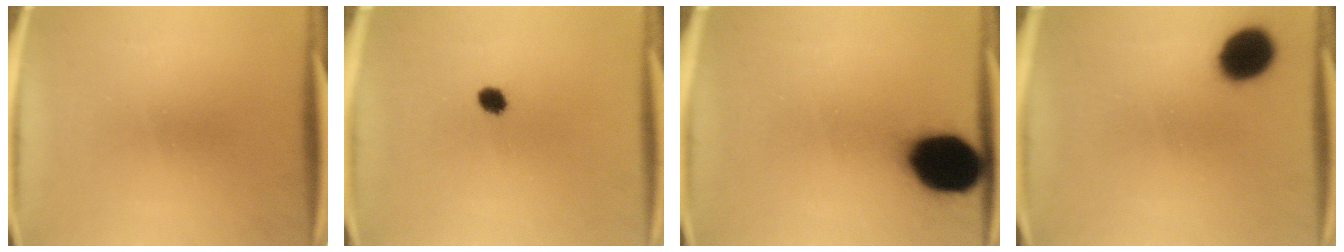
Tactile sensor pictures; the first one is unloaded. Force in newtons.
{"total": 2.8}
{"total": 18.1}
{"total": 10.7}